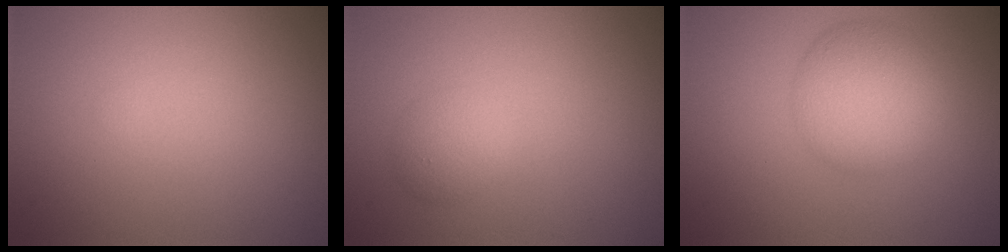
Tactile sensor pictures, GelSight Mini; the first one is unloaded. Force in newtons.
{"total": 1.7, "press": 1.7, "slide": 0.2}
{"total": 5.6, "press": 5.6, "slide": 0.2}